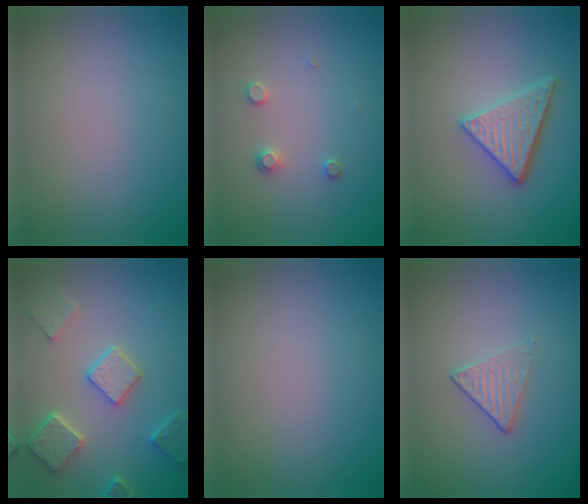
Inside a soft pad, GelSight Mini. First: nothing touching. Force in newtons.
{"total": 1.3, "press": 1.3, "slide": 0.2}
{"total": 3.7, "press": 3.2, "slide": 1.8}
{"total": 4.9, "press": 4.0, "slide": 2.9}
{"total": 0.0}
{"total": 1.4, "press": 1.1, "slide": 0.9}